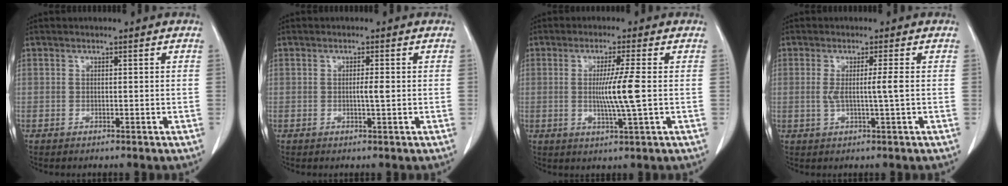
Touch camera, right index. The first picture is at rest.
{"total": 1.5, "force": [-0.1, -0.1, 1.5], "torque": [-0.028, -0.002, -0.003]}
{"total": 6.3, "force": [-0.1, -1.1, 6.2], "torque": [-0.115, -0.015, -0.001]}
{"total": 3.2, "force": [0.0, -0.7, 3.2], "torque": [-0.061, -0.005, 0.000]}